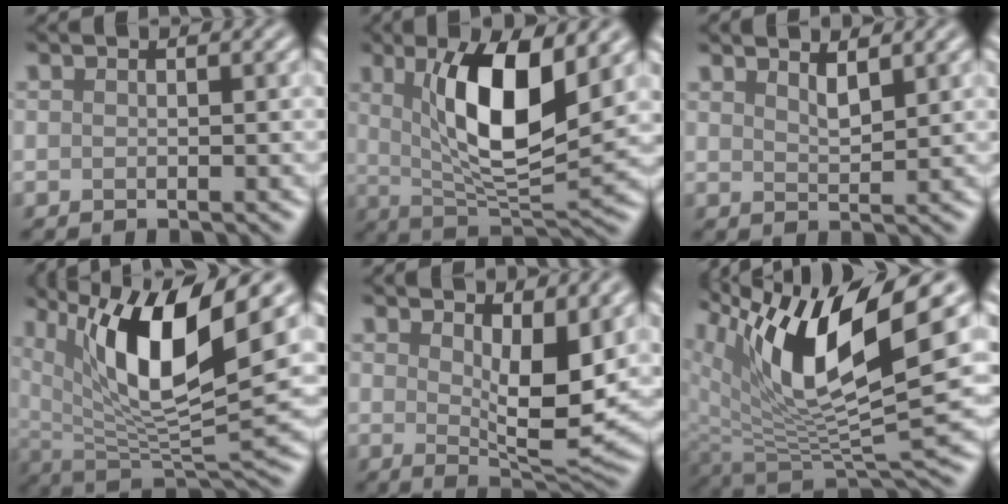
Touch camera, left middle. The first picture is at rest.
{"total": 9.3, "force": [2.5, 2.9, 8.5], "torque": [-0.140, -0.014, 0.047]}
{"total": 1.9, "force": [1.6, 0.4, 1.0], "torque": [-0.015, -0.001, 0.027]}
{"total": 11.8, "force": [5.0, 3.4, 10.1], "torque": [-0.175, -0.009, 0.094]}
{"total": 6.3, "force": [1.7, 2.3, 5.6], "torque": [-0.089, -0.018, 0.033]}
{"total": 12.0, "force": [5.5, 3.9, 9.9], "torque": [-0.184, -0.008, 0.108]}